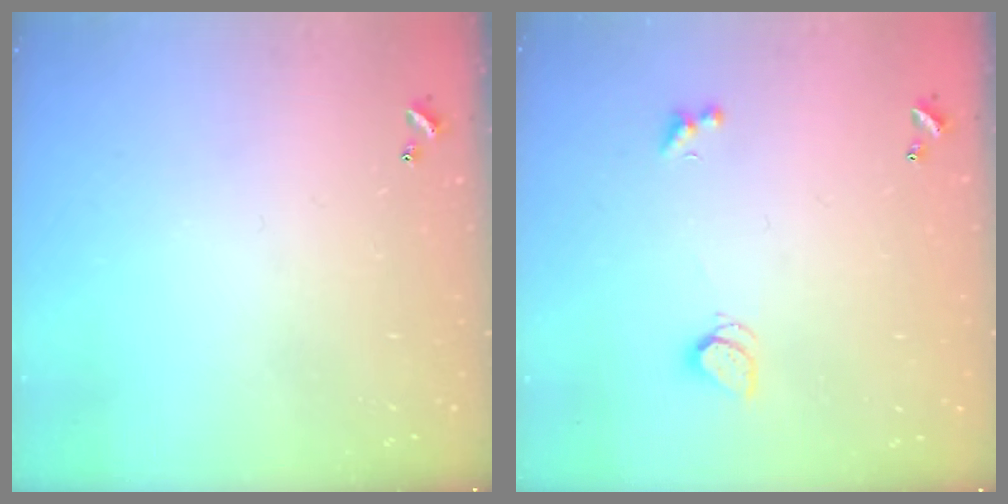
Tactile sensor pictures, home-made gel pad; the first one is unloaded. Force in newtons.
{"total": 1.3, "press": 1.3, "slide": 0.4}